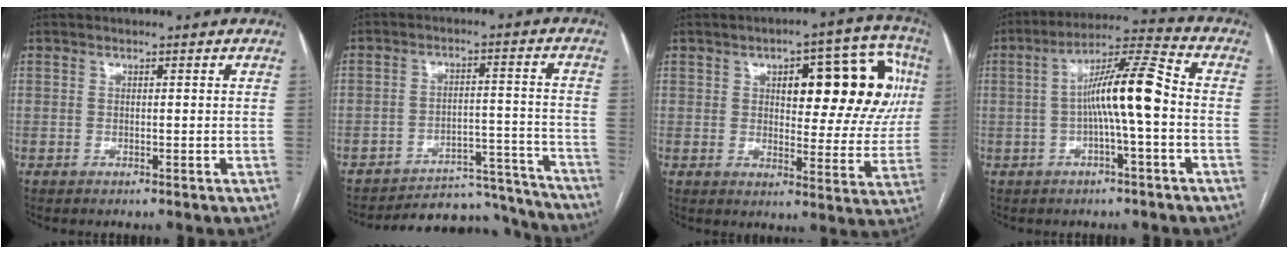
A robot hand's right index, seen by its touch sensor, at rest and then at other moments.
{"total": 16.1, "force": [-15.7, 3.1, 1.4], "torque": [-0.006, 0.036, -0.208]}
{"total": 17.4, "force": [4.8, 6.5, 15.4], "torque": [-0.180, 0.034, 0.063]}
{"total": 10.4, "force": [-1.0, 0.4, 10.3], "torque": [-0.182, 0.025, -0.023]}